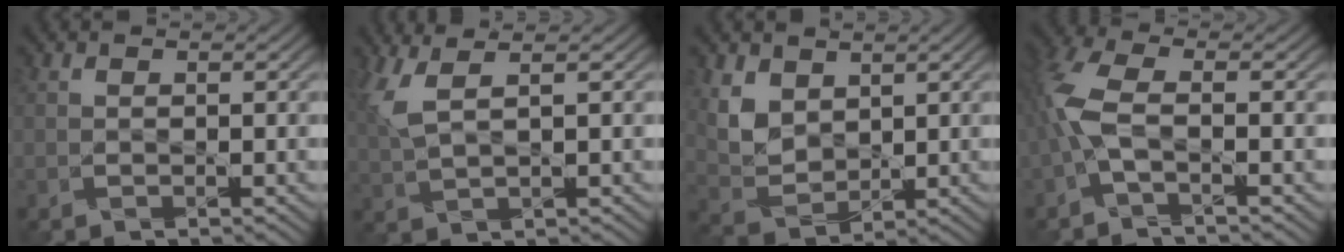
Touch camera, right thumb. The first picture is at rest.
{"total": 3.9, "force": [2.0, 0.2, 3.3], "torque": [-0.098, 0.011, 0.051]}
{"total": 5.1, "force": [2.7, 3.2, 2.8], "torque": [-0.088, -0.007, 0.054]}
{"total": 5.8, "force": [-1.5, 1.7, 5.4], "torque": [-0.154, 0.008, -0.036]}